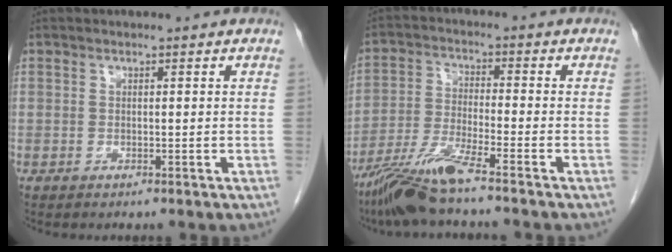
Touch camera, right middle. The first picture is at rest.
{"total": 8.2, "force": [-6.4, -0.7, 5.1], "torque": [-0.109, -0.030, -0.126]}